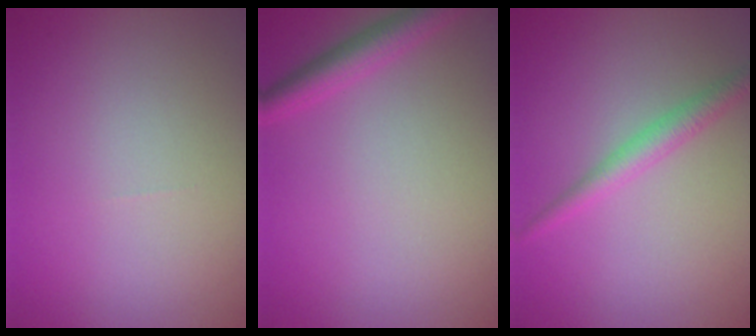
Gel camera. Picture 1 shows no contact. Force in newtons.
{"total": 2.7, "press": 2.7, "slide": 0.2}
{"total": 2.3, "press": 2.2, "slide": 0.1}